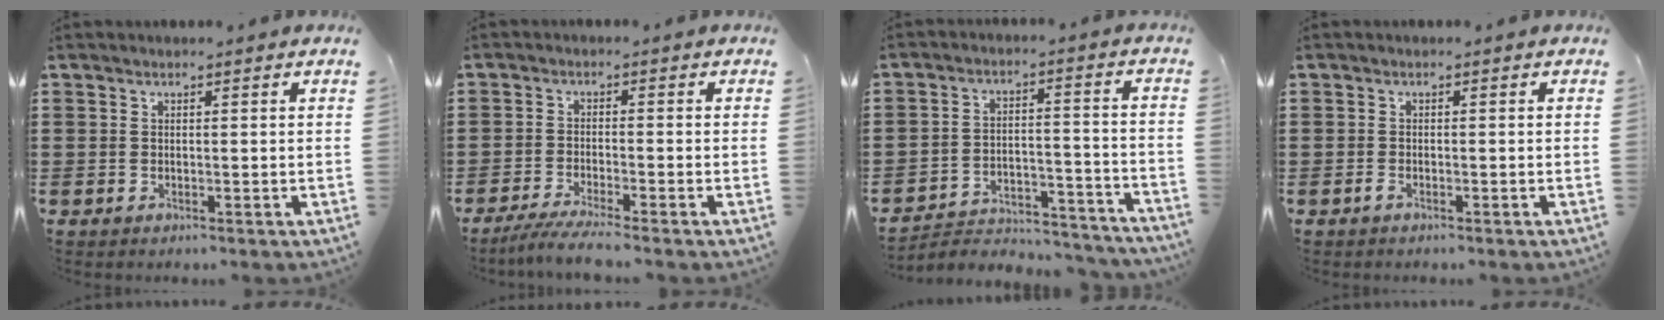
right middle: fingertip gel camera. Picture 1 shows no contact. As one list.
[{"total": 3.4, "force": [-3.0, -0.3, 1.6], "torque": [-0.041, -0.011, -0.061]}, {"total": 4.1, "force": [-3.8, 1.0, 0.8], "torque": [-0.019, 0.006, -0.082]}, {"total": 0.8, "force": [-0.7, 0.2, 0.4], "torque": [-0.012, -0.003, -0.013]}]